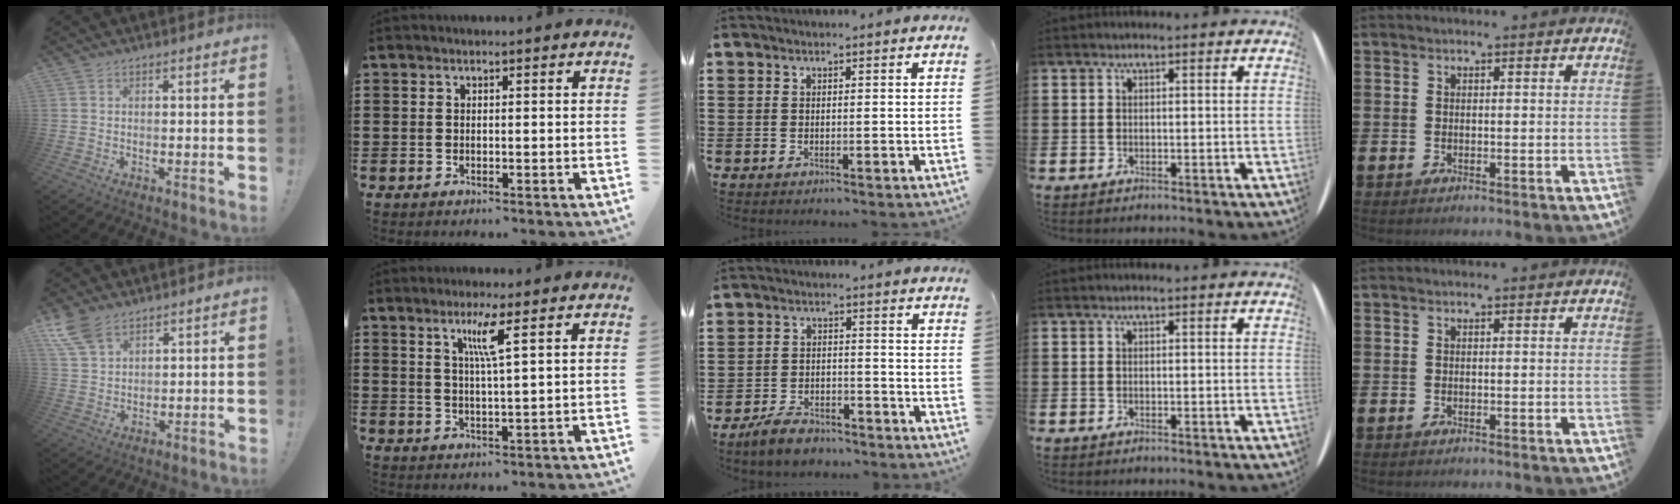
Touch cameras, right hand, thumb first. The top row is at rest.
{"thumb": {"total": 8.5, "force": [5.8, 4.4, 4.4], "torque": [-0.092, -0.023, 0.113]}, "index": {"total": 4.6, "force": [2.2, -0.3, 4.0], "torque": [-0.086, -0.003, 0.033]}, "middle": {"total": 4.5, "force": [-4.2, 1.2, 1.3], "torque": [-0.037, 0.006, -0.087]}}